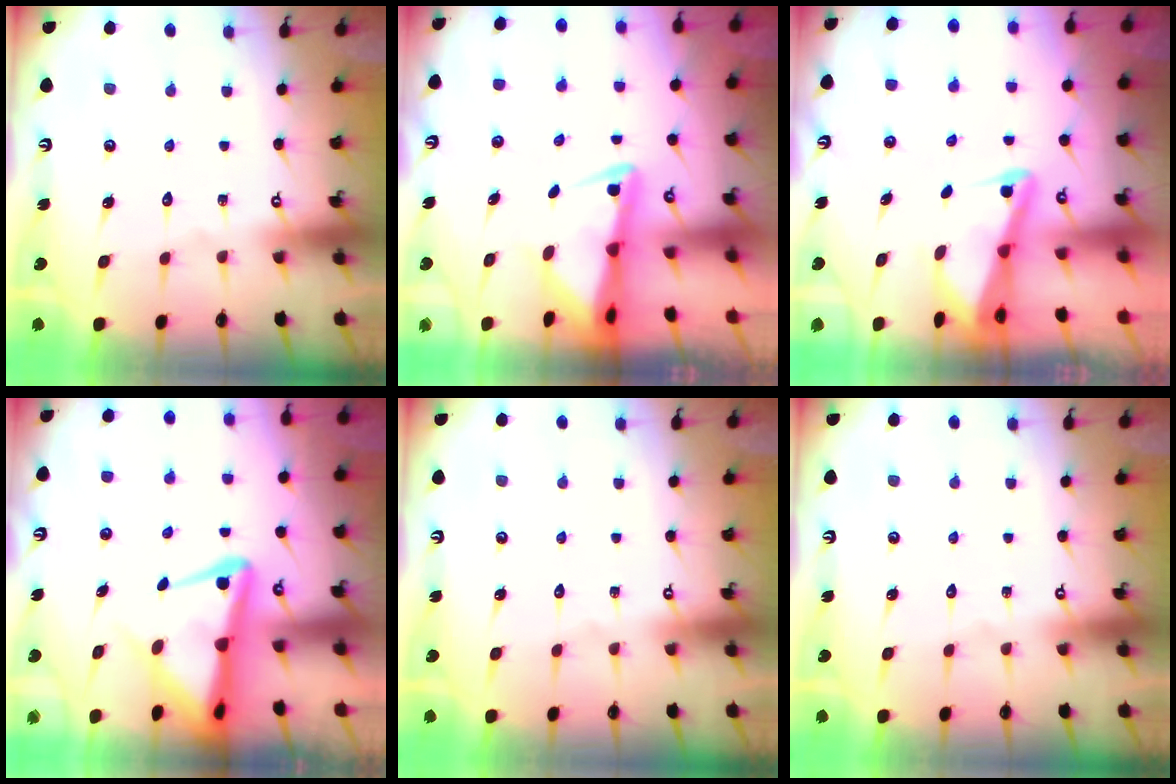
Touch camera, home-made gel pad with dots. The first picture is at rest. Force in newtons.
{"total": 2.5, "press": 2.4, "slide": 0.5}
{"total": 2.5, "press": 2.5, "slide": 0.6}
{"total": 7.0, "press": 6.9, "slide": 1.3}
{"total": 0.0}
{"total": 0.0}